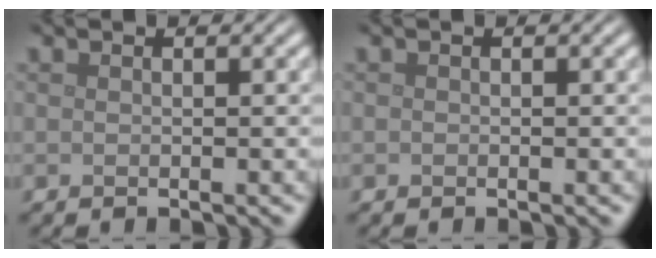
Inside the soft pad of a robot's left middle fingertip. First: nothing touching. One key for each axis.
{"total": 0.0}